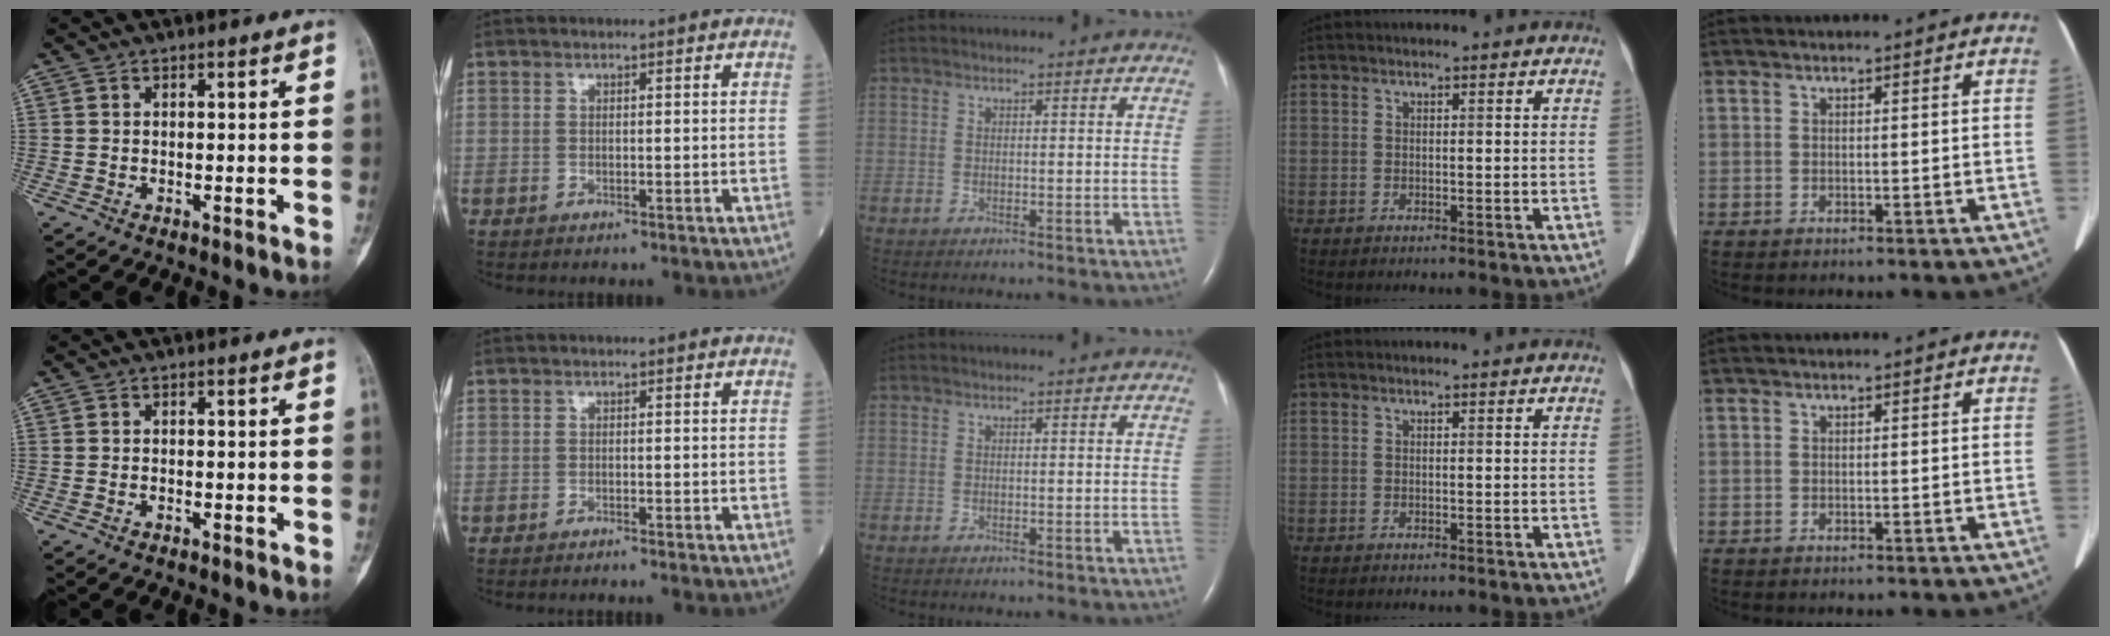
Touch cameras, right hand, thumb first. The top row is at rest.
{"index": {"total": 1.5, "force": [-1.4, -0.2, 0.6], "torque": [-0.007, 0.002, -0.018]}}